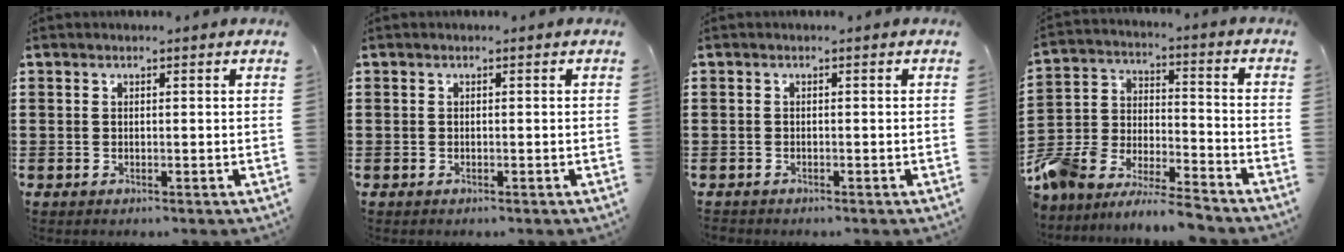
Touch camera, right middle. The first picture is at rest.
{"total": 0.0}
{"total": 0.6, "force": [-0.6, 0.1, -0.1], "torque": [0.000, 0.000, -0.012]}
{"total": 7.9, "force": [-7.6, 1.9, 0.9], "torque": [-0.032, 0.009, -0.156]}